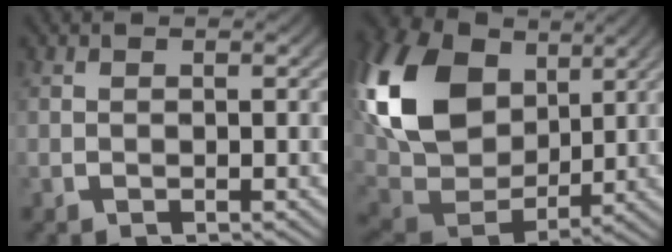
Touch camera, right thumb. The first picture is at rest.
{"total": 15.3, "force": [1.8, 10.6, 10.9], "torque": [-0.252, -0.032, 0.036]}